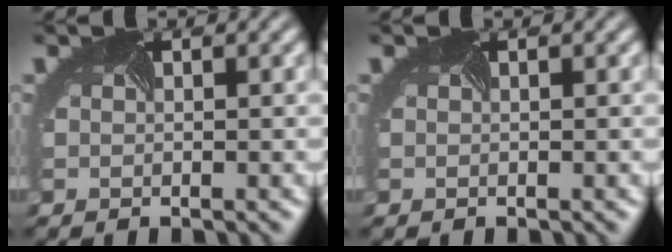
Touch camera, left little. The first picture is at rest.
{"total": 0.0}